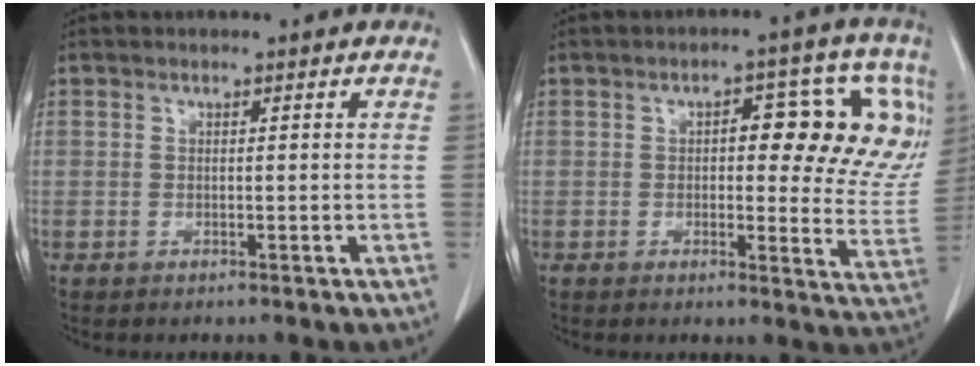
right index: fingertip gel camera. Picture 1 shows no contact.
{"total": 14.2, "force": [3.5, 5.8, 12.4], "torque": [-0.135, 0.016, 0.036]}